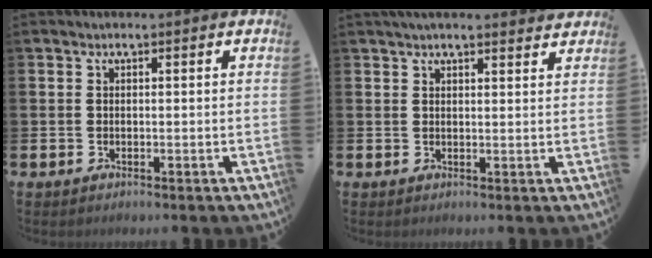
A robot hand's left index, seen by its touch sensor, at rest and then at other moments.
{"total": 2.8, "force": [2.7, 0.3, 0.7], "torque": [-0.019, -0.007, 0.049]}